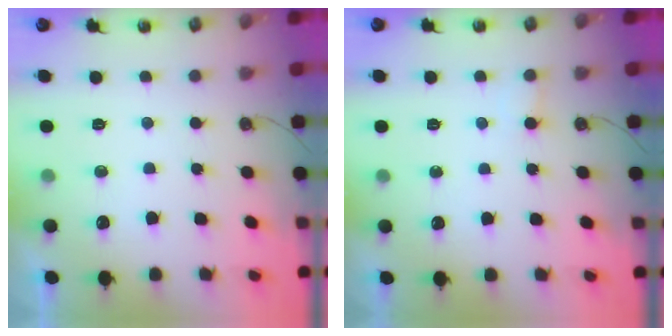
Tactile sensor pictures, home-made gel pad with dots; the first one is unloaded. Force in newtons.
{"total": 3.9, "press": 3.9, "slide": 0.3}